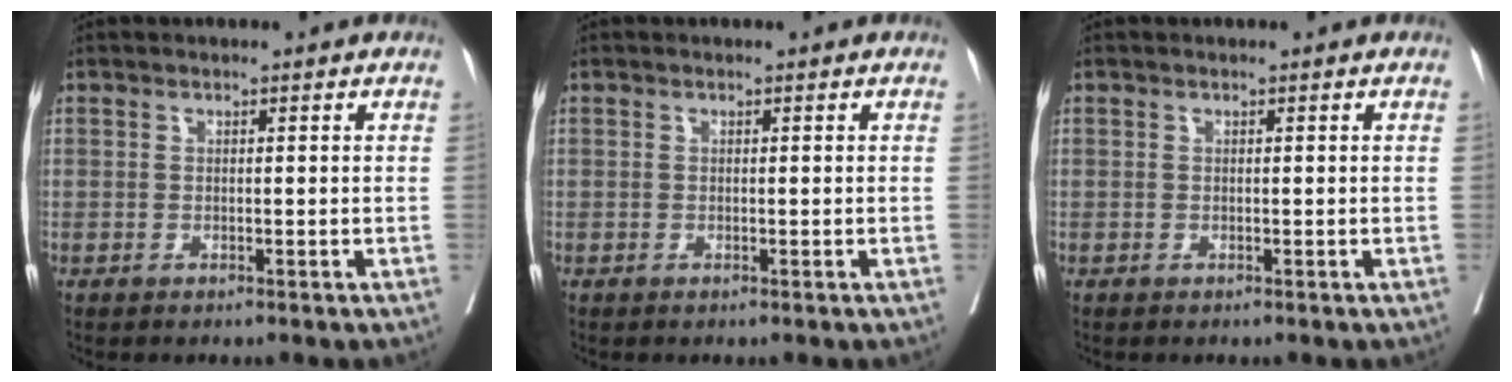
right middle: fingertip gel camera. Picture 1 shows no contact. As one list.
[{"total": 0.0}, {"total": 0.0}]